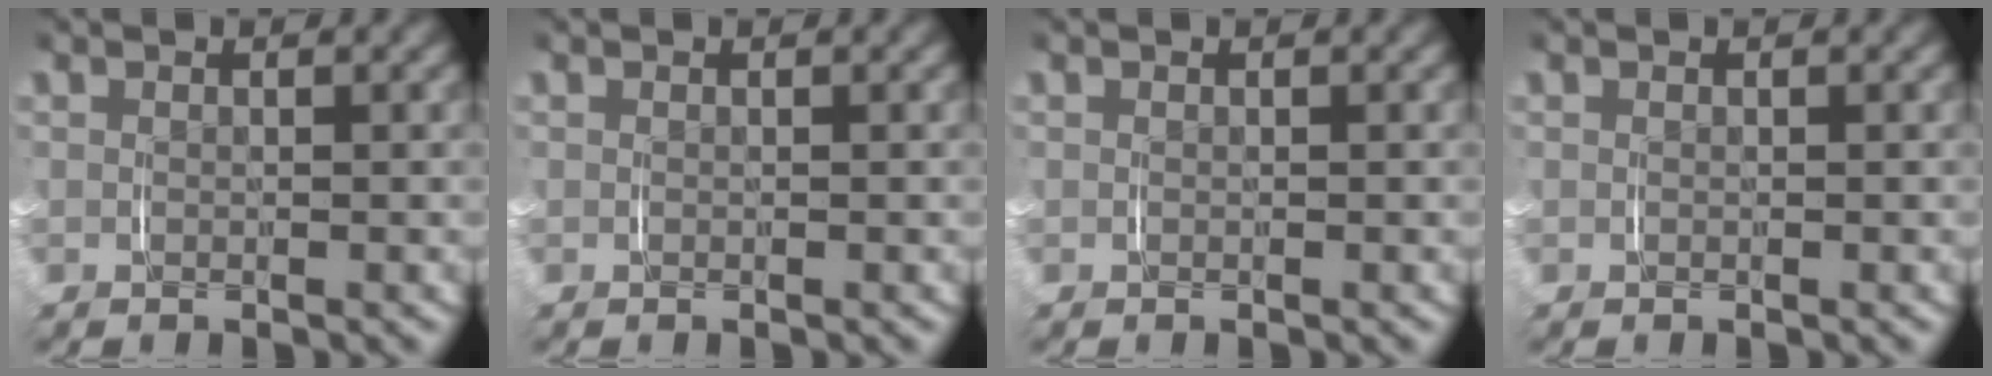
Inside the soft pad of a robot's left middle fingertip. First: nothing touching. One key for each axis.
{"total": 0.0}
{"total": 0.0}
{"total": 0.0}